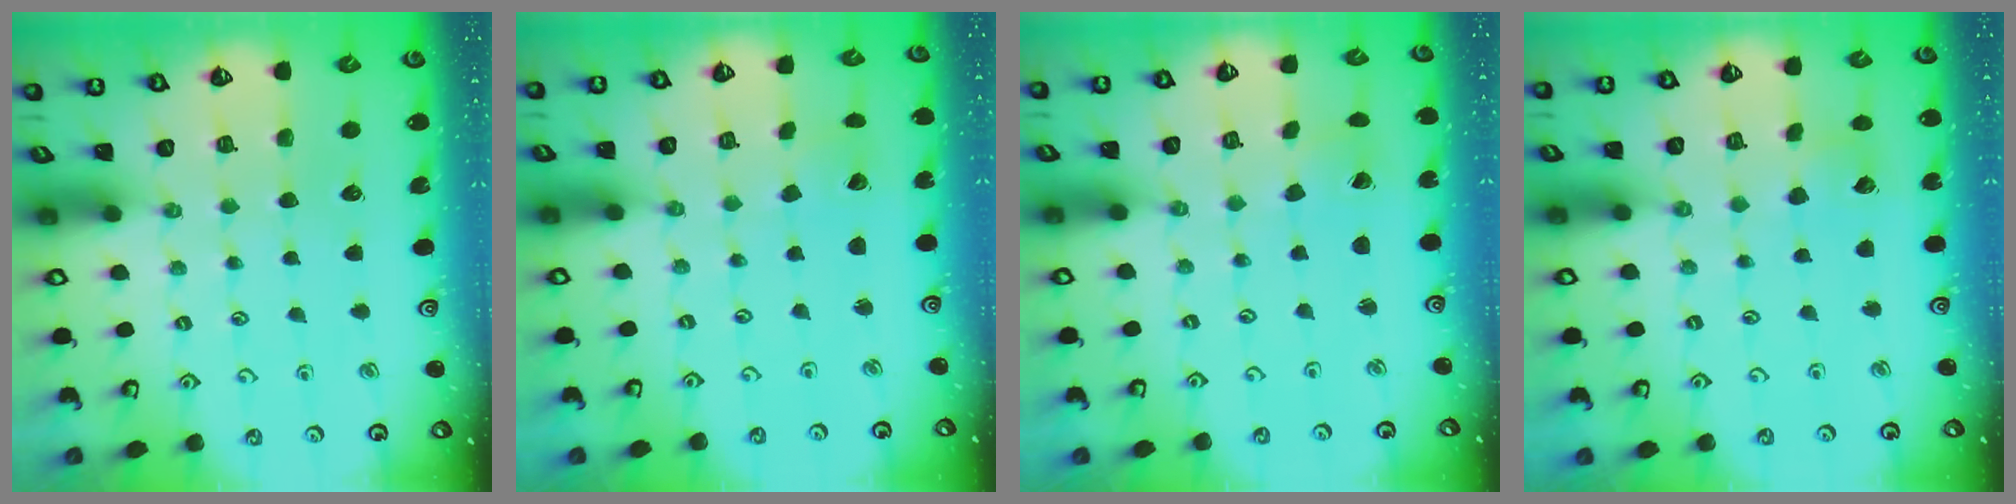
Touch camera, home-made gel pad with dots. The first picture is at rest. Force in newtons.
{"total": 2.1, "press": 2.1, "slide": 0.2}
{"total": 1.3, "press": 1.3, "slide": 0.1}
{"total": 2.9, "press": 2.9, "slide": 0.3}